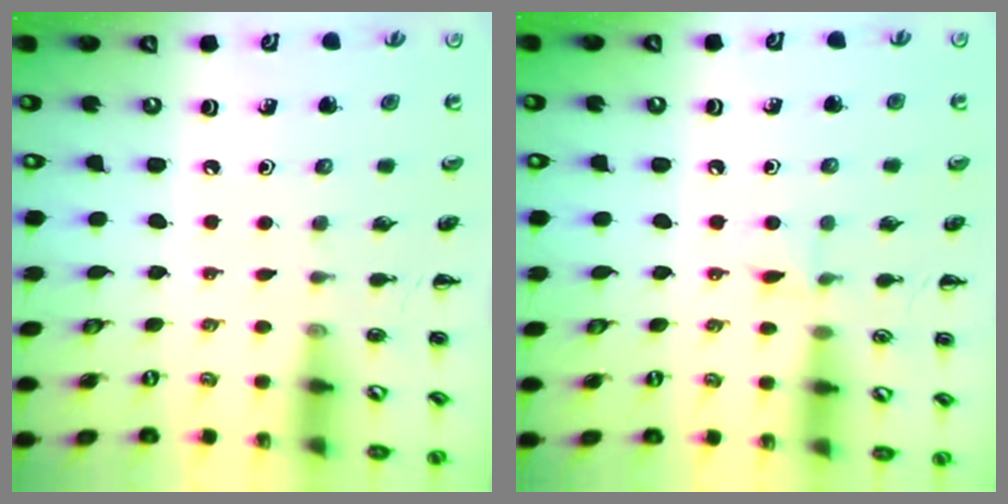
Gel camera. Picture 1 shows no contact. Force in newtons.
{"total": 4.7, "press": 4.5, "slide": 1.3}